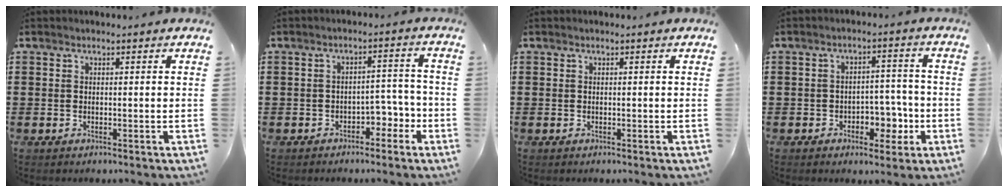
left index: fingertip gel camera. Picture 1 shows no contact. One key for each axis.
{"total": 4.1, "fx": -3.0, "fy": 1.9, "fz": 2.0, "tx": -0.038, "ty": 0.010, "tz": -0.061}
{"total": 0.0}
{"total": 5.1, "fx": -2.2, "fy": 3.3, "fz": 3.1, "tx": -0.049, "ty": 0.007, "tz": -0.045}